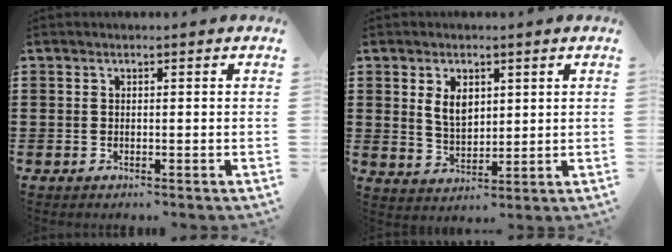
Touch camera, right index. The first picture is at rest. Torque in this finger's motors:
{"motor_torque": [0.26, 0.16, 0.19, 0.06]}